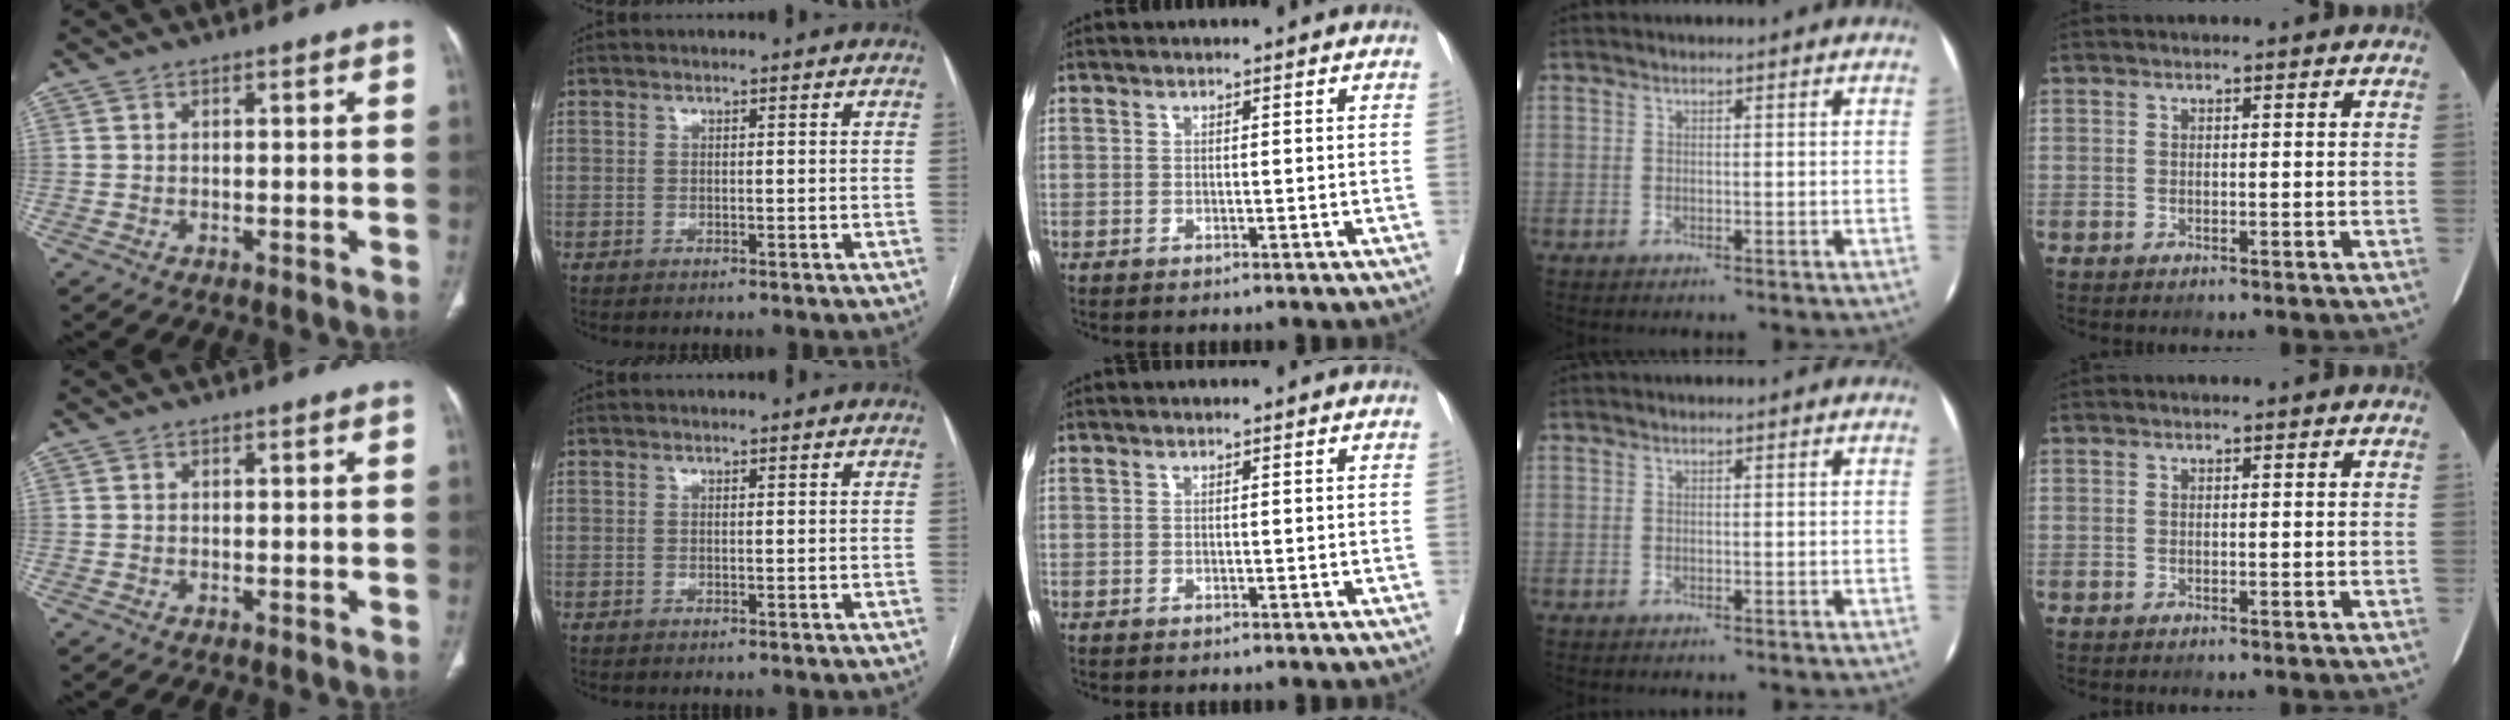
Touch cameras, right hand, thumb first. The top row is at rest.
{}